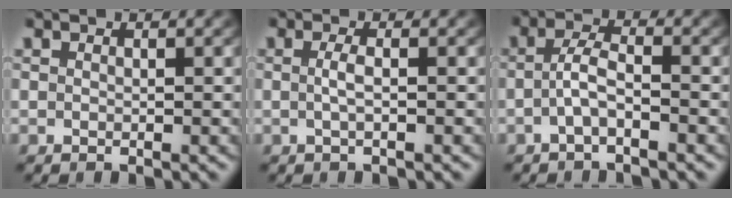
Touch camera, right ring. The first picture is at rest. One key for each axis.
{"total": 1.4, "fx": -0.4, "fy": -0.1, "fz": 1.3, "tx": -0.032, "ty": -0.007, "tz": -0.003}
{"total": 2.5, "fx": -1.5, "fy": 0.5, "fz": 1.9, "tx": -0.037, "ty": 0.001, "tz": -0.027}